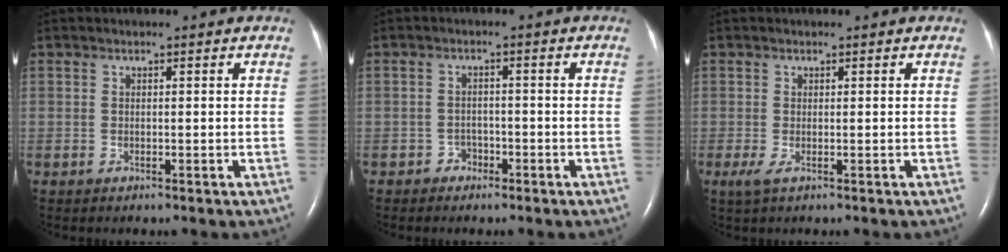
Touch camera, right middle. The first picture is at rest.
{"total": 1.8, "force": [-1.2, 1.3, 0.3], "torque": [-0.004, 0.006, -0.023]}
{"total": 1.5, "force": [-0.5, 0.2, 1.4], "torque": [-0.033, -0.006, -0.008]}